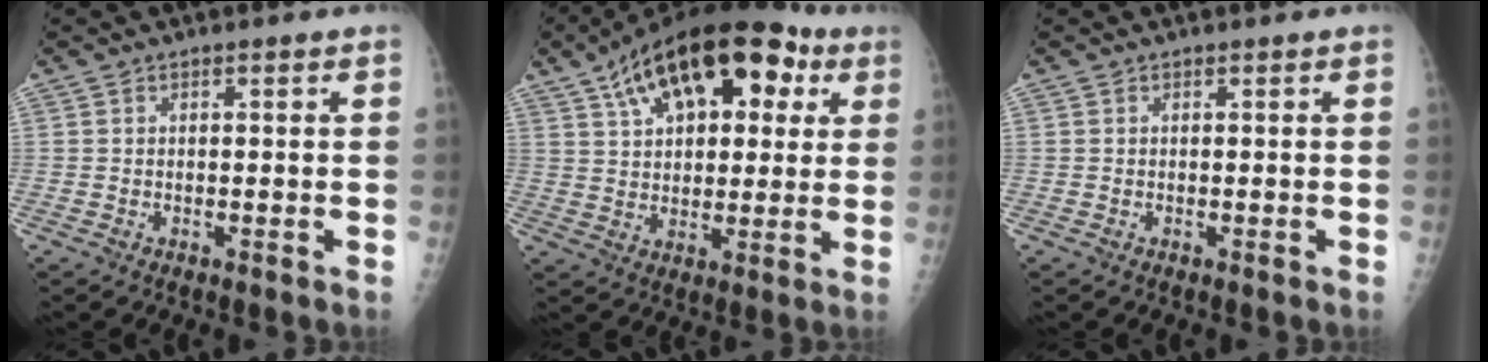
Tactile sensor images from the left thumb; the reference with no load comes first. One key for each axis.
{"total": 22.0, "fx": 9.5, "fy": 11.7, "fz": 16.0, "tx": -0.226, "ty": 0.017, "tz": 0.146}
{"total": 0.0}